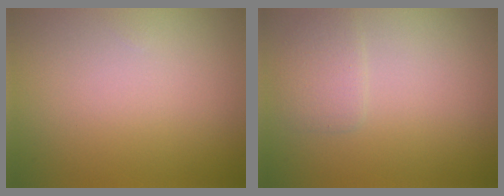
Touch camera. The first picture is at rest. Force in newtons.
{"total": 1.7, "press": 1.7, "slide": 0.1}